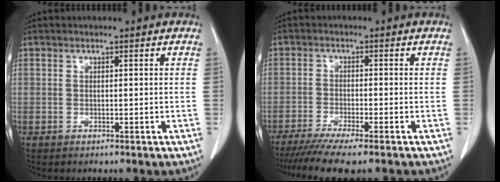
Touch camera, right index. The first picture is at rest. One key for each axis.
{"total": 8.7, "fx": -7.1, "fy": -0.3, "fz": 4.9, "tx": -0.068, "ty": -0.021, "tz": -0.113}